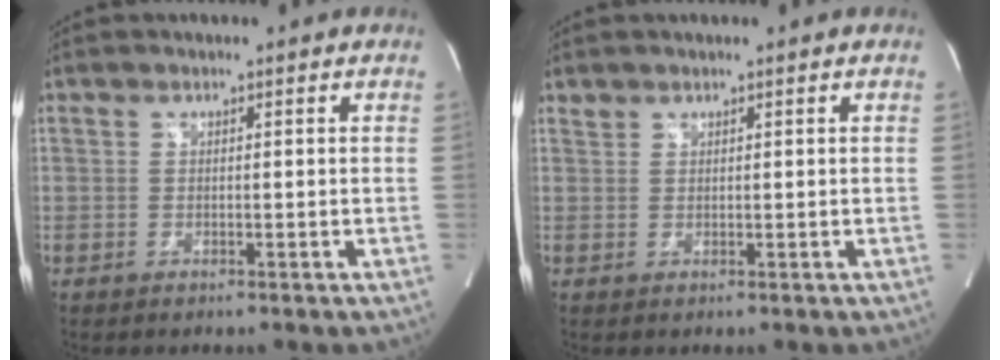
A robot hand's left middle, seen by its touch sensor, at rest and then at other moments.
{"total": 0.8, "force": [0.8, 0.4, -0.1], "torque": [0.001, 0.006, 0.014]}